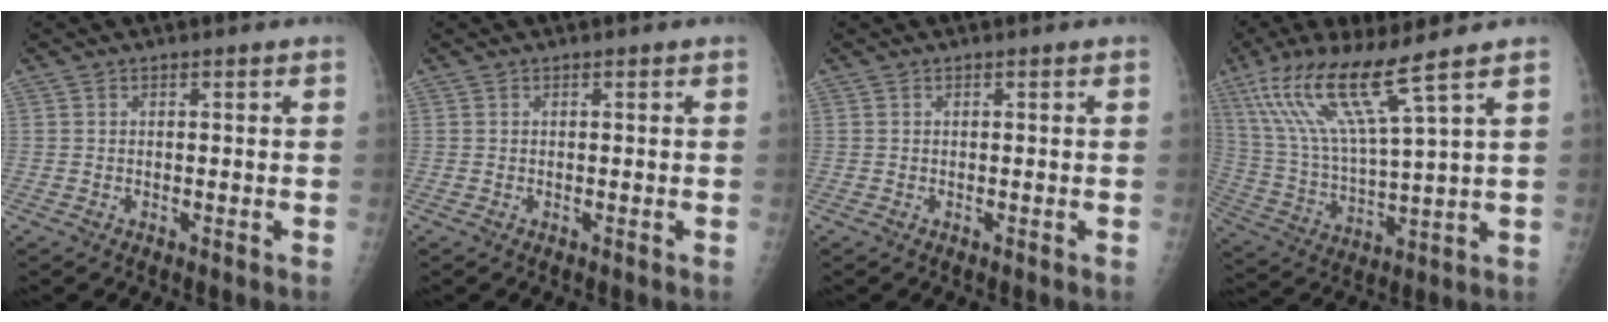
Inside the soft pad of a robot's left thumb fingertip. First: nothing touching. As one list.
[{"total": 0.0}, {"total": 0.0}, {"total": 15.8, "force": [9.4, 1.3, 12.6], "torque": [-0.259, -0.040, 0.188]}]